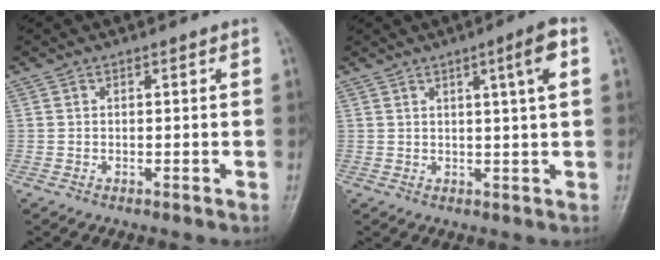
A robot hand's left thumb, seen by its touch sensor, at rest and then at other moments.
{"total": 5.6, "force": [1.9, 0.0, 5.3], "torque": [-0.082, -0.001, 0.029]}